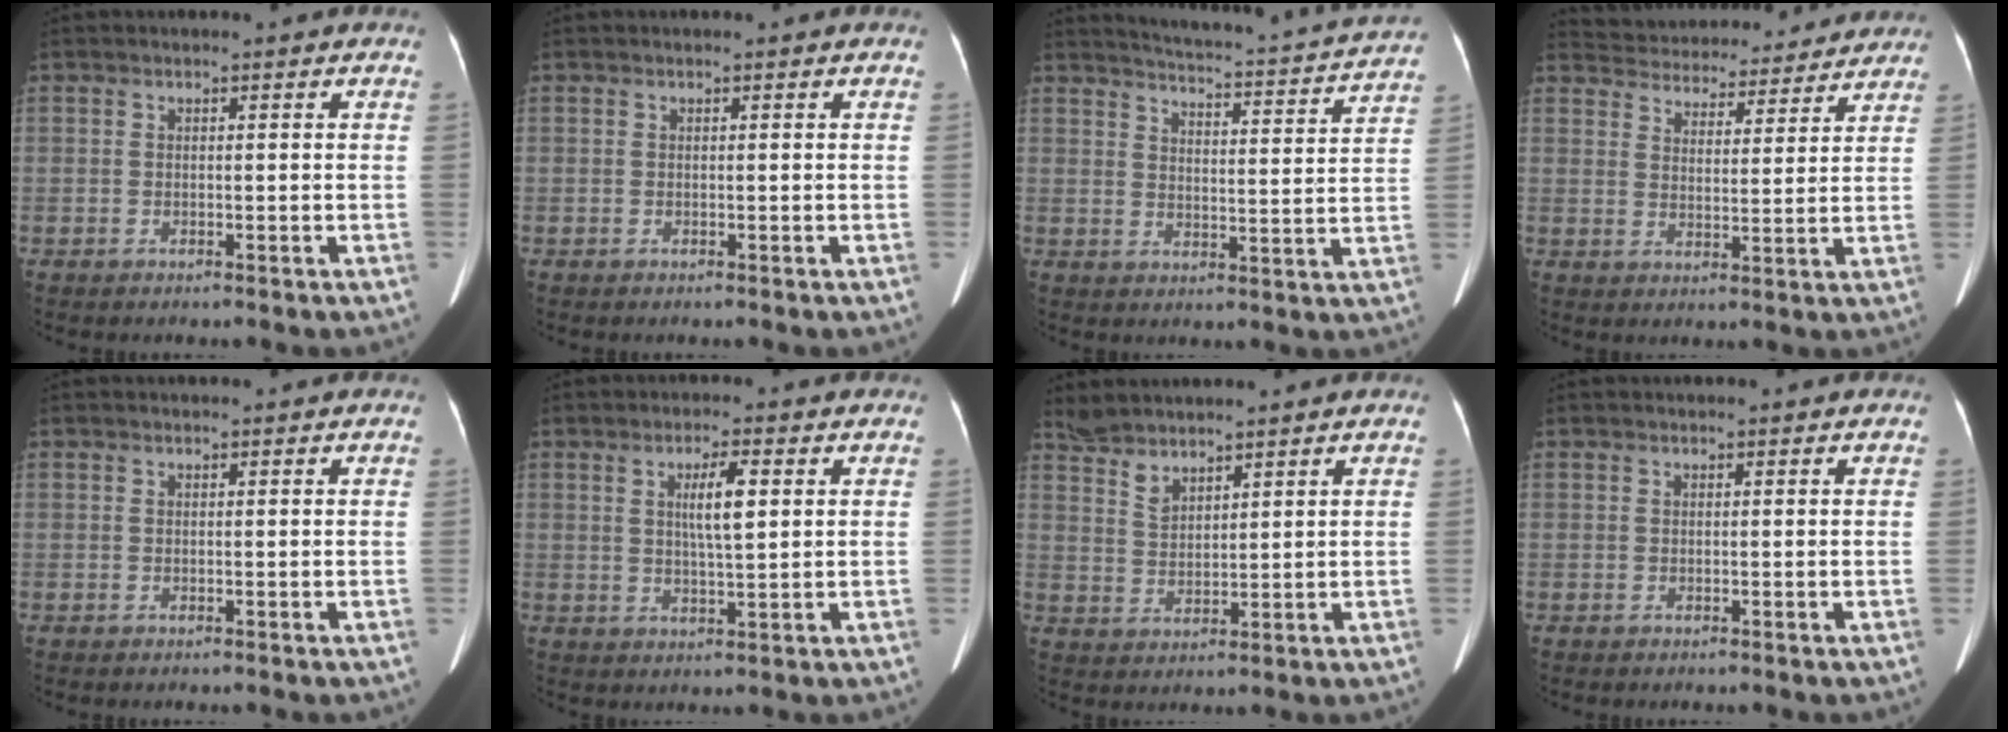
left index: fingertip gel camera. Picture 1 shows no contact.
{"total": 0.0}
{"total": 18.4, "force": [17.5, 0.2, 5.8], "torque": [-0.091, -0.050, 0.213]}
{"total": 17.0, "force": [16.2, 4.2, 3.4], "torque": [-0.049, 0.019, 0.218]}
{"total": 0.0}
{"total": 4.5, "force": [0.9, 0.4, 4.4], "torque": [-0.075, -0.005, 0.020]}
{"total": 4.5, "force": [4.3, 1.0, 1.2], "torque": [-0.033, 0.008, 0.095]}
{"total": 0.0}